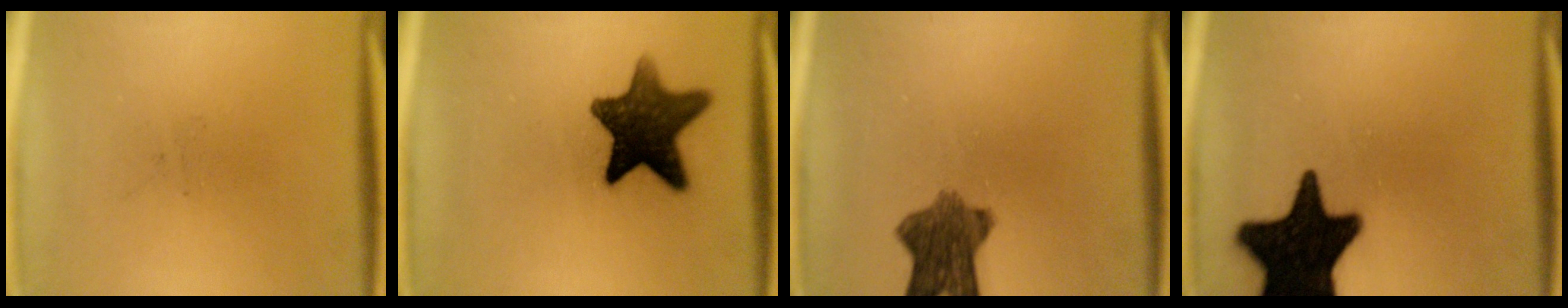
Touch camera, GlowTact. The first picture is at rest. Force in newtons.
{"total": 12.6}
{"total": 8.0}
{"total": 19.7}